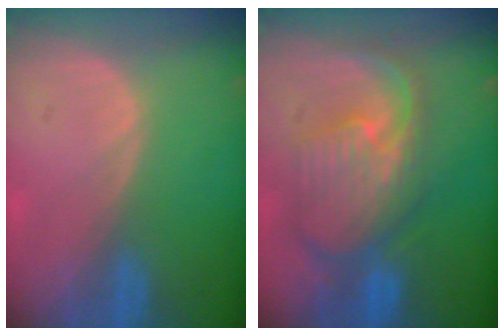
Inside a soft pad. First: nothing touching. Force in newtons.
{"total": 10.4, "press": 9.3, "slide": 4.7}